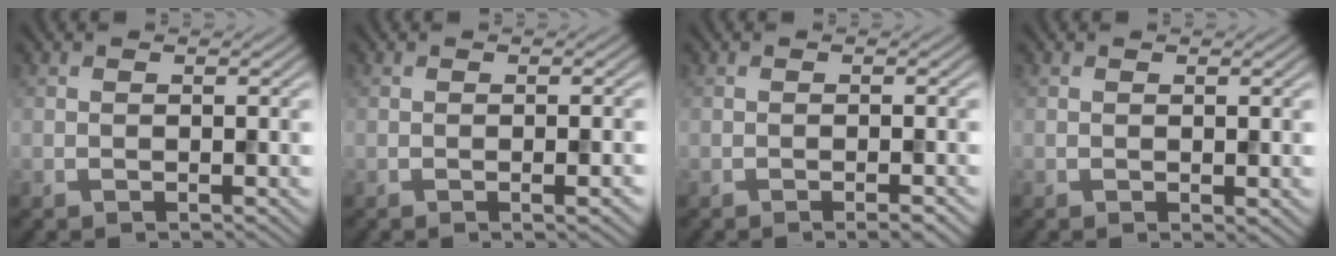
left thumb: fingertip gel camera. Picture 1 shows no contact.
{"total": 1.7, "force": [-0.4, 0.3, 1.7], "torque": [-0.024, 0.000, -0.008]}
{"total": 1.3, "force": [-0.8, 0.1, 1.1], "torque": [-0.012, 0.002, -0.015]}
{"total": 0.5, "force": [0.1, 0.3, 0.4], "torque": [-0.003, -0.002, 0.000]}